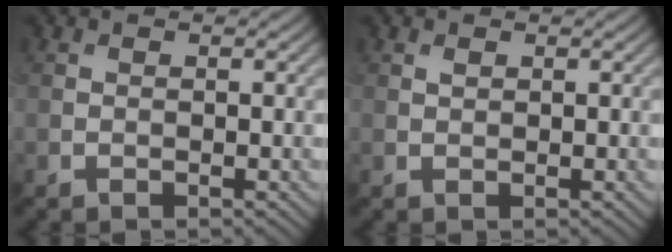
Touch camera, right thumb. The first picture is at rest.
{"total": 0.6, "force": [0.3, 0.3, 0.4], "torque": [-0.010, -0.001, 0.007]}